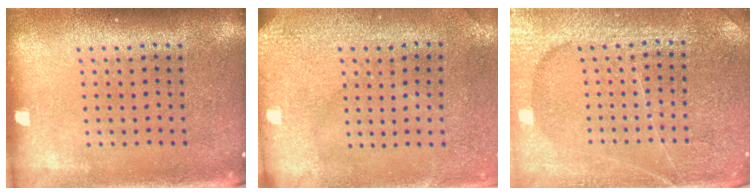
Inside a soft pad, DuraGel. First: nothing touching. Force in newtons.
{"total": 3.0, "press": 2.4, "slide": 1.7}
{"total": 3.8, "press": 3.7, "slide": 1.1}